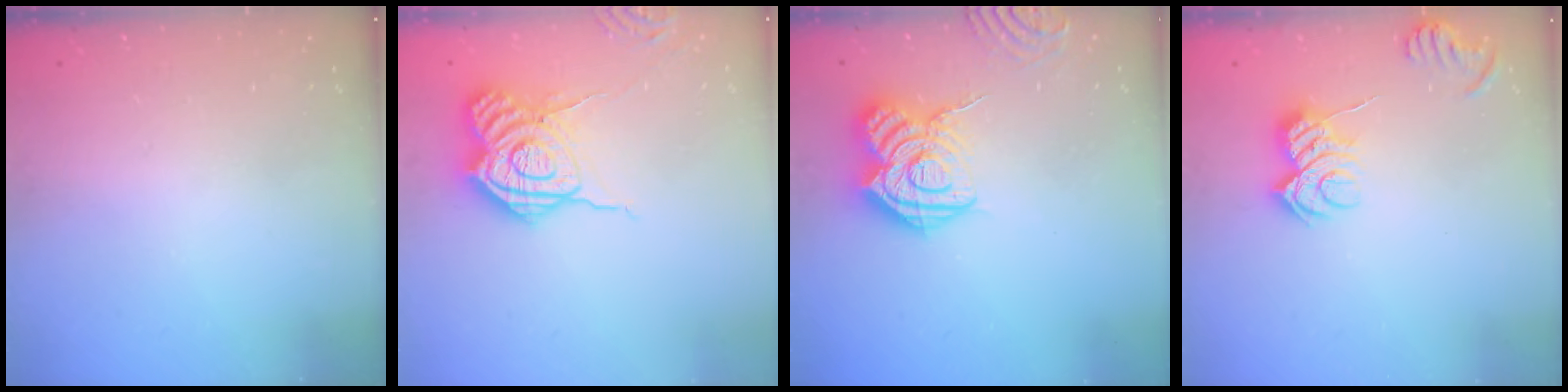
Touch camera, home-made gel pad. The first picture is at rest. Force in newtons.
{"total": 15.9, "press": 15.9, "slide": 1.0}
{"total": 17.2, "press": 17.2, "slide": 1.5}
{"total": 8.3, "press": 8.2, "slide": 0.8}